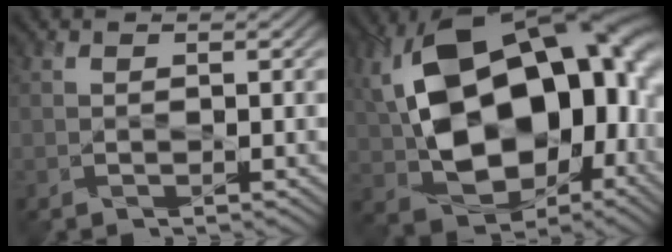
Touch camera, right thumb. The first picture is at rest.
{"total": 20.7, "force": [1.5, 13.3, 15.7], "torque": [-0.295, -0.009, 0.032]}